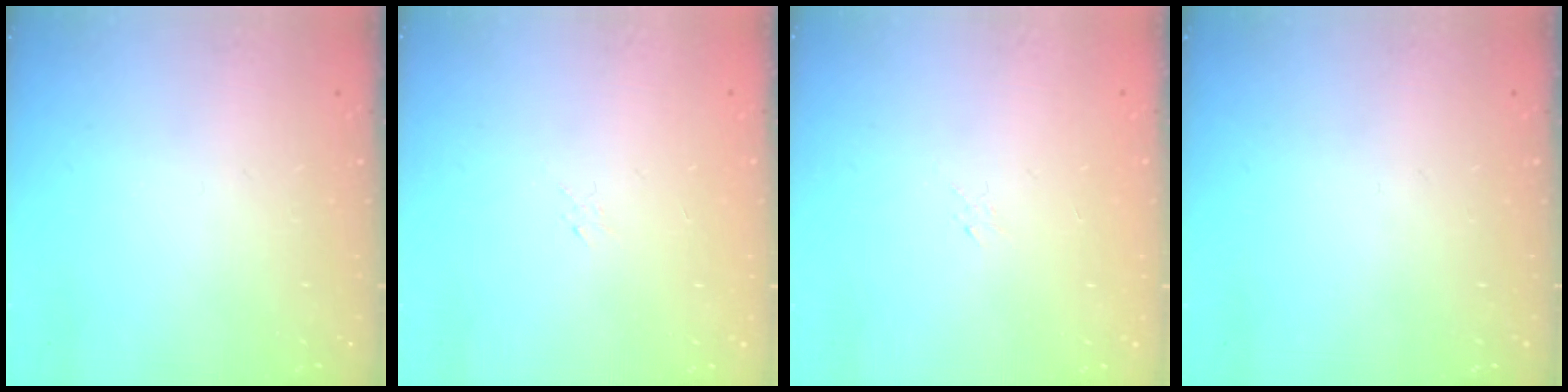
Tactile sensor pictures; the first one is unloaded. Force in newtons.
{"total": 1.3, "press": 1.3, "slide": 0.1}
{"total": 1.3, "press": 1.3, "slide": 0.1}
{"total": 0.0}